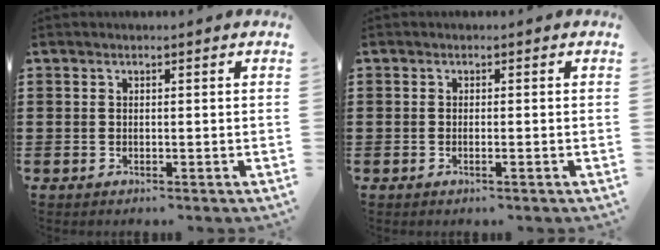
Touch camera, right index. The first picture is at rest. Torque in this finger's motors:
{"motor_torque": [-0.45, 0.47, -0.01, -0.01]}